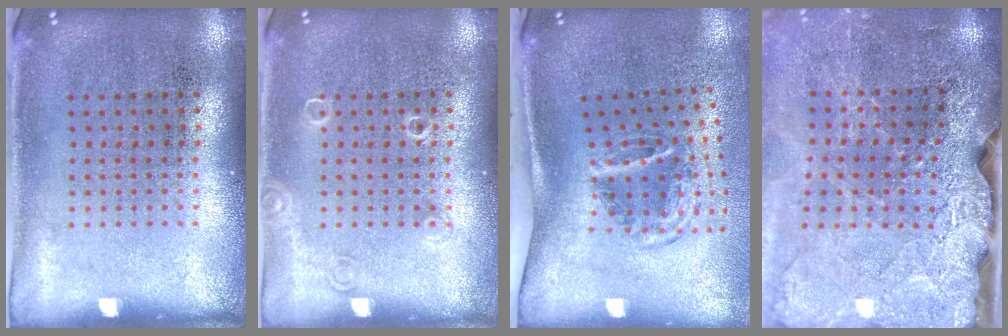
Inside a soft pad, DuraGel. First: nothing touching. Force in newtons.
{"total": 1.0, "press": 1.0, "slide": 0.2}
{"total": 2.0, "press": 1.2, "slide": 1.6}
{"total": 3.9, "press": 3.2, "slide": 2.2}